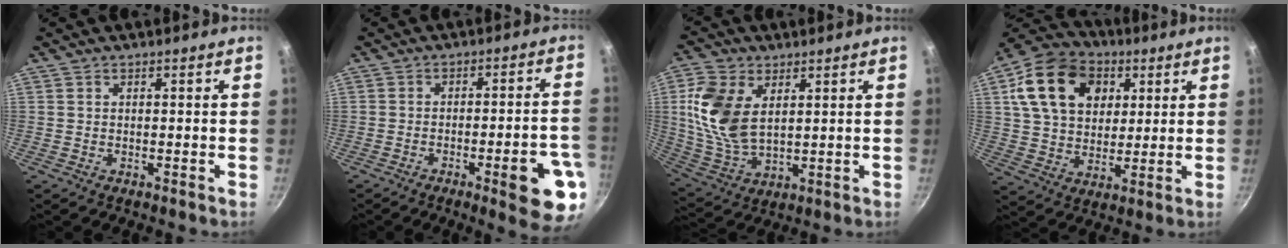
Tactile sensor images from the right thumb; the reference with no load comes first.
{"total": 12.5, "force": [-5.3, 2.8, 11.0], "torque": [-0.119, 0.029, -0.063]}
{"total": 13.6, "force": [3.5, 8.2, 10.2], "torque": [-0.202, -0.011, 0.079]}
{"total": 18.6, "force": [6.1, 13.8, 11.0], "torque": [-0.167, 0.003, 0.098]}